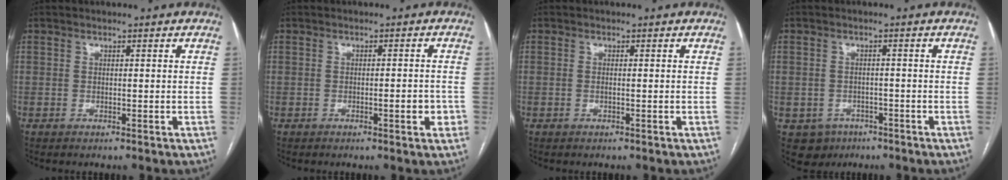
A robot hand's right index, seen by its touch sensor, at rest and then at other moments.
{"total": 2.6, "force": [-0.9, 0.7, 2.4], "torque": [-0.032, 0.001, -0.012]}
{"total": 0.6, "force": [-0.1, 0.0, 0.6], "torque": [-0.014, -0.001, 0.001]}
{"total": 4.6, "force": [-2.3, 4.0, 0.6], "torque": [-0.005, 0.008, -0.029]}